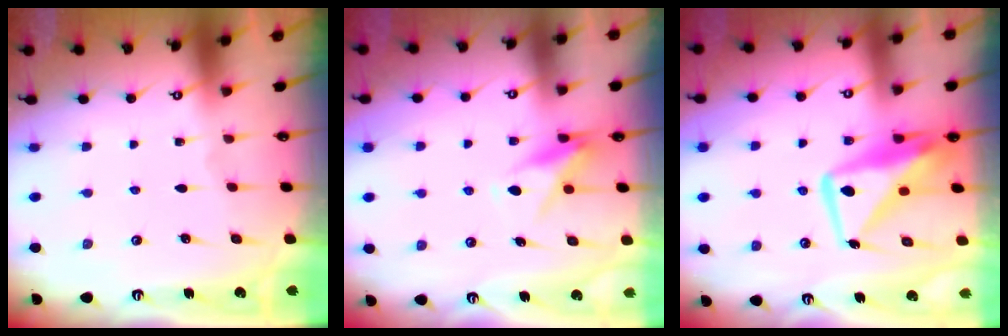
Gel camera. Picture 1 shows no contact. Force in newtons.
{"total": 8.1, "press": 8.0, "slide": 0.9}
{"total": 13.1, "press": 13.1, "slide": 1.2}